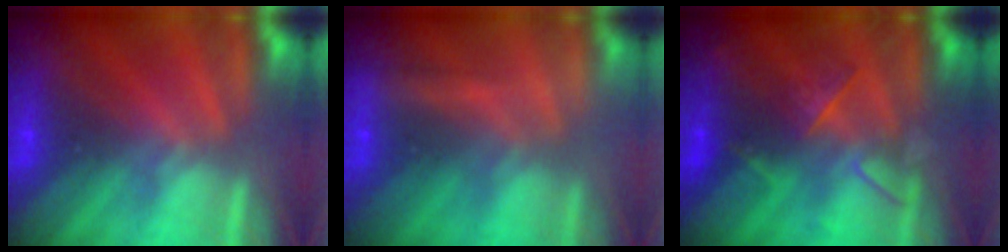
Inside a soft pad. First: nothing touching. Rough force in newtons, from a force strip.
{"total": 2.1}
{"total": 2.9}